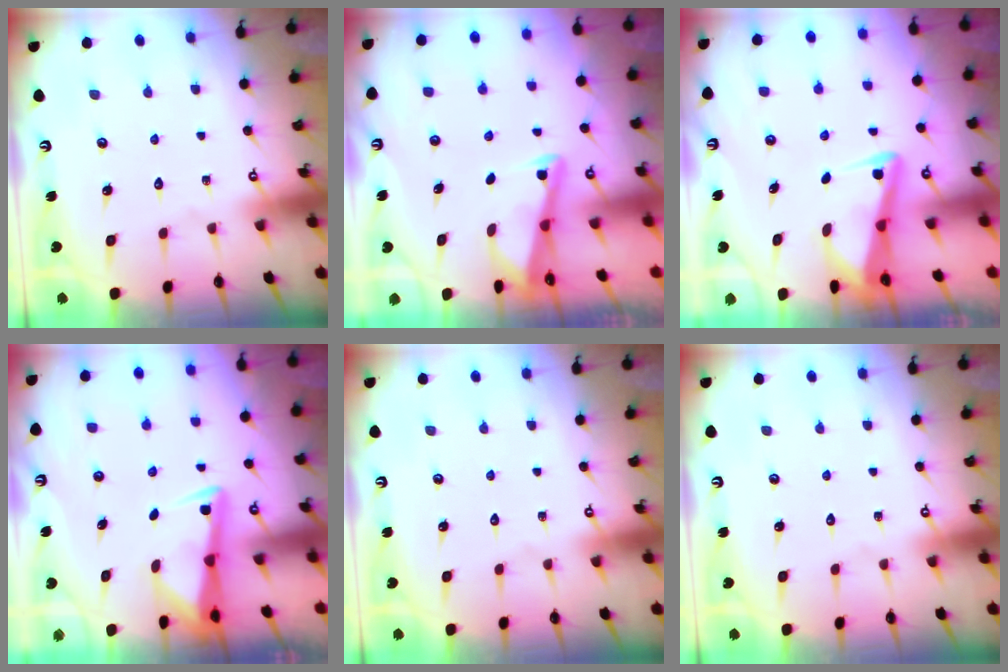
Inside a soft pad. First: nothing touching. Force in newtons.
{"total": 2.9, "press": 2.9, "slide": 0.3}
{"total": 3.9, "press": 3.8, "slide": 0.4}
{"total": 3.0, "press": 2.9, "slide": 0.4}
{"total": 0.0}
{"total": 0.0}